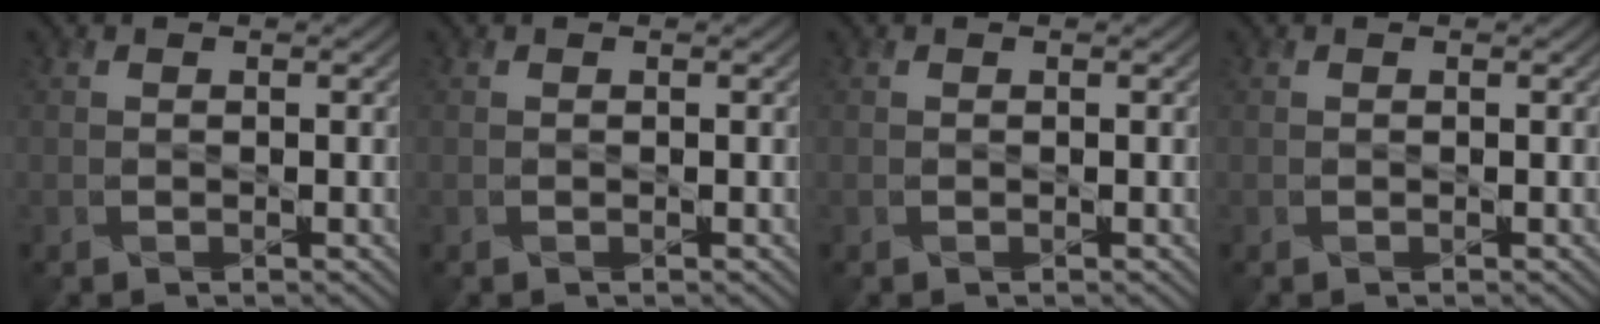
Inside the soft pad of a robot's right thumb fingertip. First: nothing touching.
{"total": 0.0}
{"total": 0.0}
{"total": 0.0}